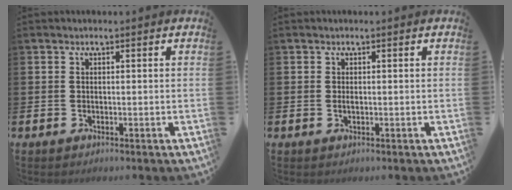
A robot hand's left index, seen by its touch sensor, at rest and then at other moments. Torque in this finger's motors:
{"motor_torque": [0.39, 0.06, 0.01, 0.03]}